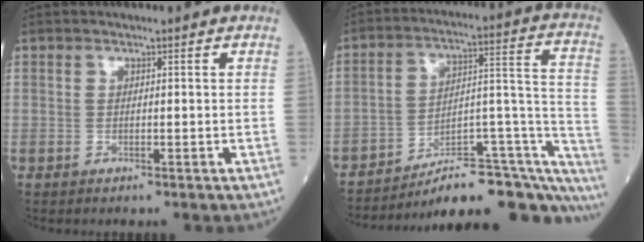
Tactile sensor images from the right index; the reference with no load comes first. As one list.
[{"total": 23.3, "force": [-19.8, 4.6, 11.4], "torque": [-0.072, 0.053, -0.270]}]